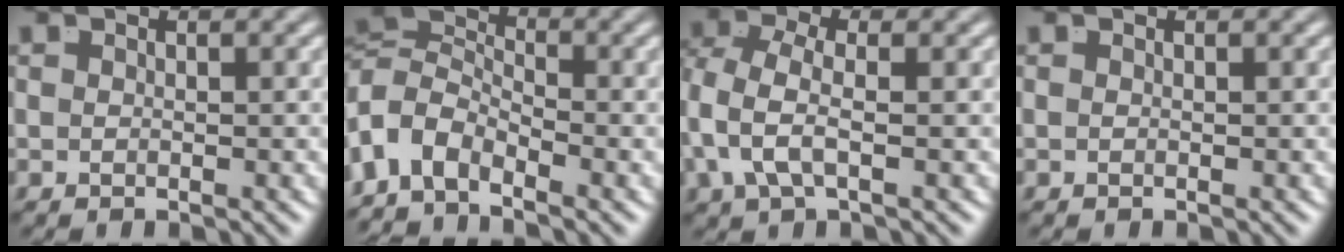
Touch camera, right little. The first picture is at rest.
{"total": 7.8, "force": [-1.1, 6.6, 4.0], "torque": [-0.096, -0.023, -0.025]}
{"total": 3.9, "force": [-0.5, 2.2, 3.1], "torque": [-0.091, -0.024, 0.001]}
{"total": 0.0}